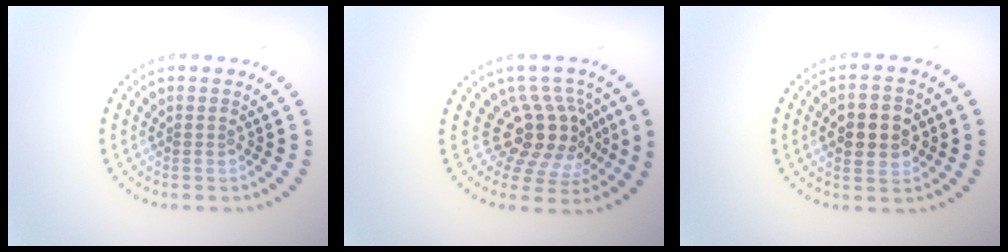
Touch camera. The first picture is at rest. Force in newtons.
{"total": 5.0, "press": 3.7, "slide": 3.4}
{"total": 4.4, "press": 4.4, "slide": 0.2}